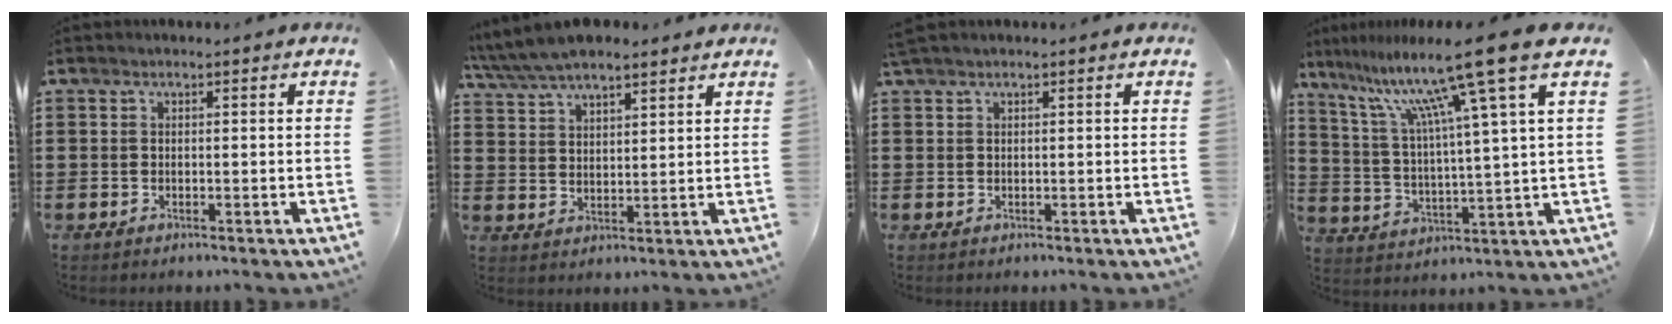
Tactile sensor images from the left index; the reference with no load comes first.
{"total": 5.8, "force": [5.1, 1.6, 2.3], "torque": [-0.062, -0.011, 0.092]}
{"total": 0.6, "force": [0.5, 0.0, 0.4], "torque": [-0.010, 0.000, 0.009]}
{"total": 14.0, "force": [9.2, -0.8, 10.5], "torque": [-0.221, -0.044, 0.141]}